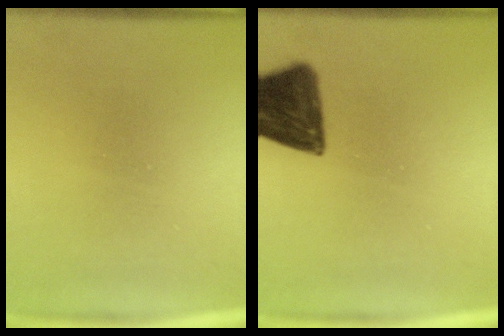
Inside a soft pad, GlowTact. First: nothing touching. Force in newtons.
{"total": 12.7}